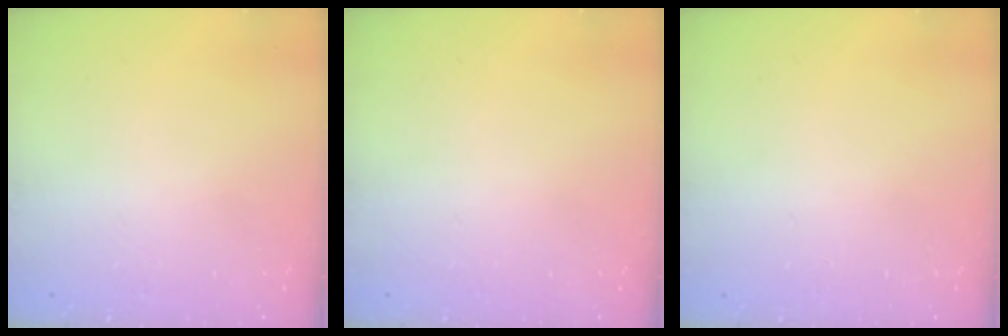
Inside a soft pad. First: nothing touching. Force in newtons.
{"total": 0.0}
{"total": 0.0}